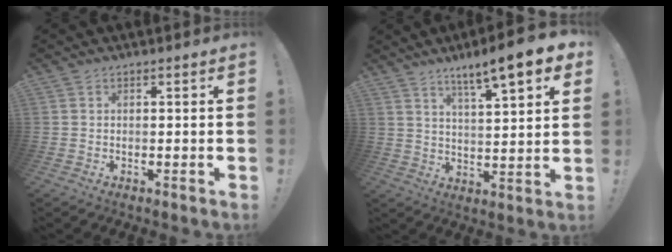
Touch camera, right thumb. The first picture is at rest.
{"total": 11.4, "force": [7.9, 1.2, 8.2], "torque": [-0.125, -0.051, 0.123]}